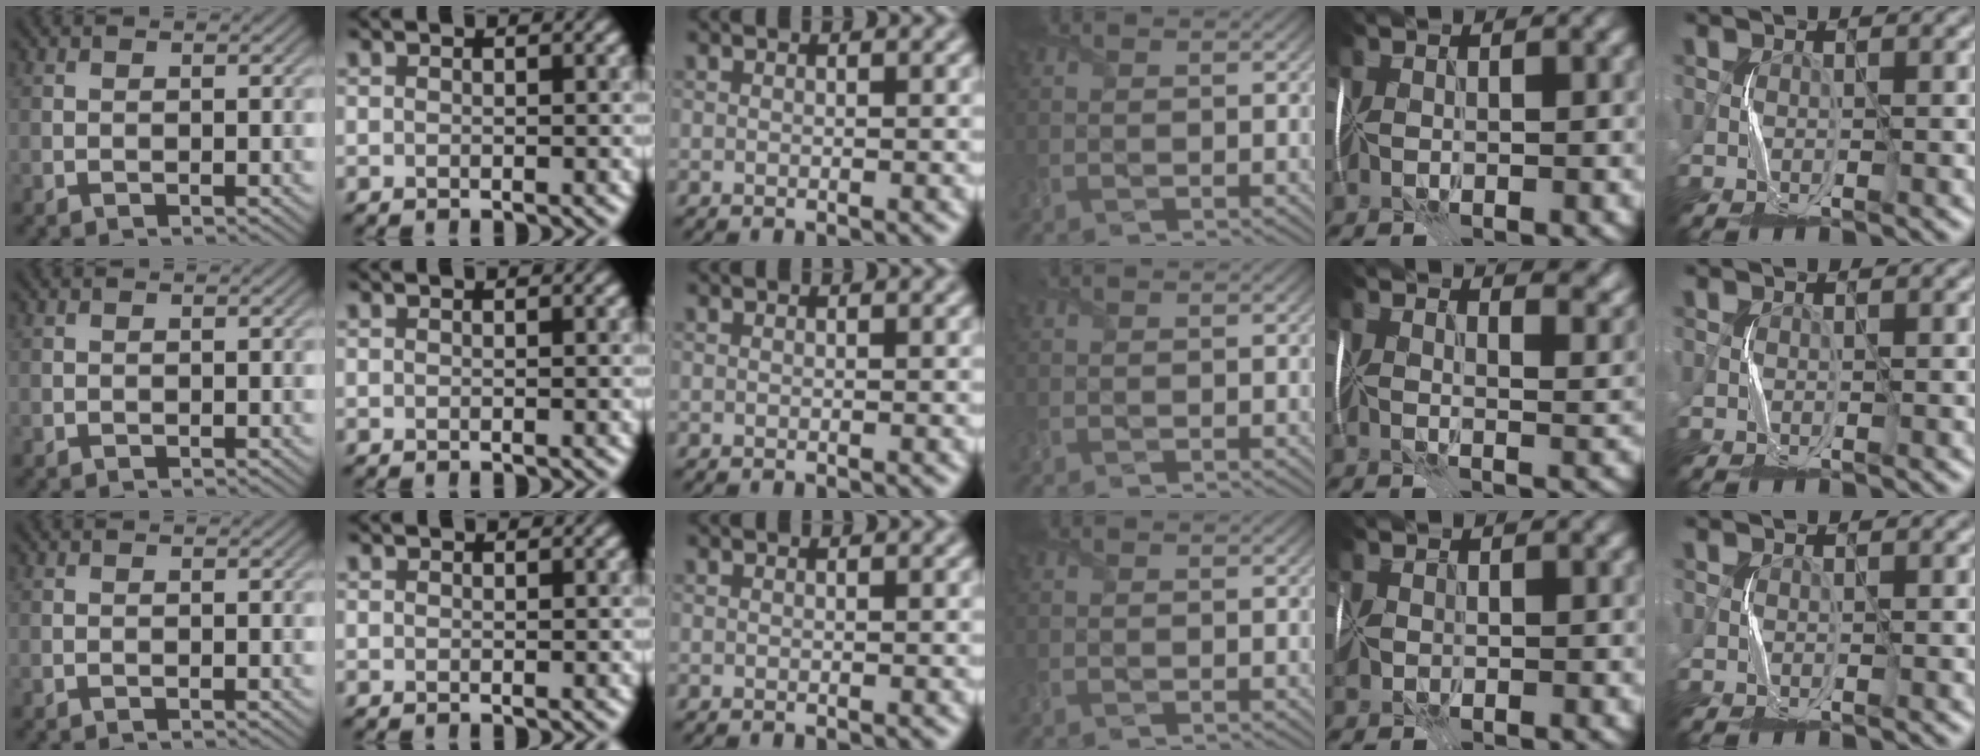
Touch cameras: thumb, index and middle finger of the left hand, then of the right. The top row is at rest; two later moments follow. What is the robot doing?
{"motion": "fold", "object": "plastic wrap"}